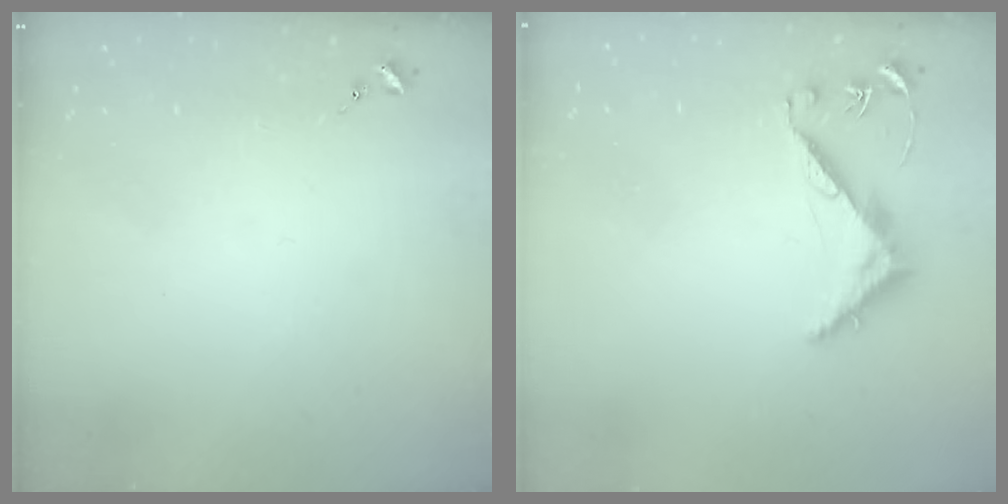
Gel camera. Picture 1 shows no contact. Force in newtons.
{"total": 7.7, "press": 7.7, "slide": 0.5}